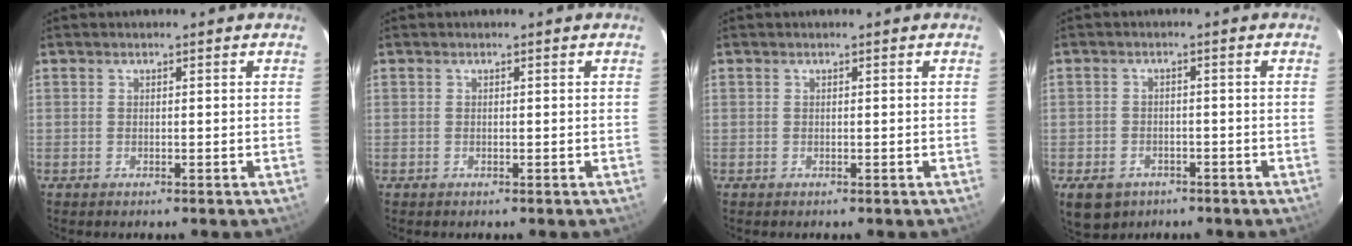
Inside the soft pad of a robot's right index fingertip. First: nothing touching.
{"total": 0.0}
{"total": 0.0}
{"total": 7.5, "force": [-4.3, 5.4, 3.0], "torque": [-0.073, 0.000, -0.058]}